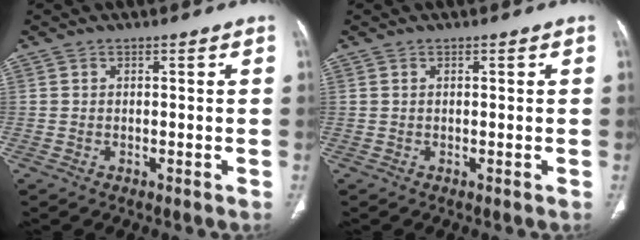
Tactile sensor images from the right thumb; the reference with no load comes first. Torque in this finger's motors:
{"motor_torque": [0.17, 0.11, -0.25, 0.03, 0.04]}